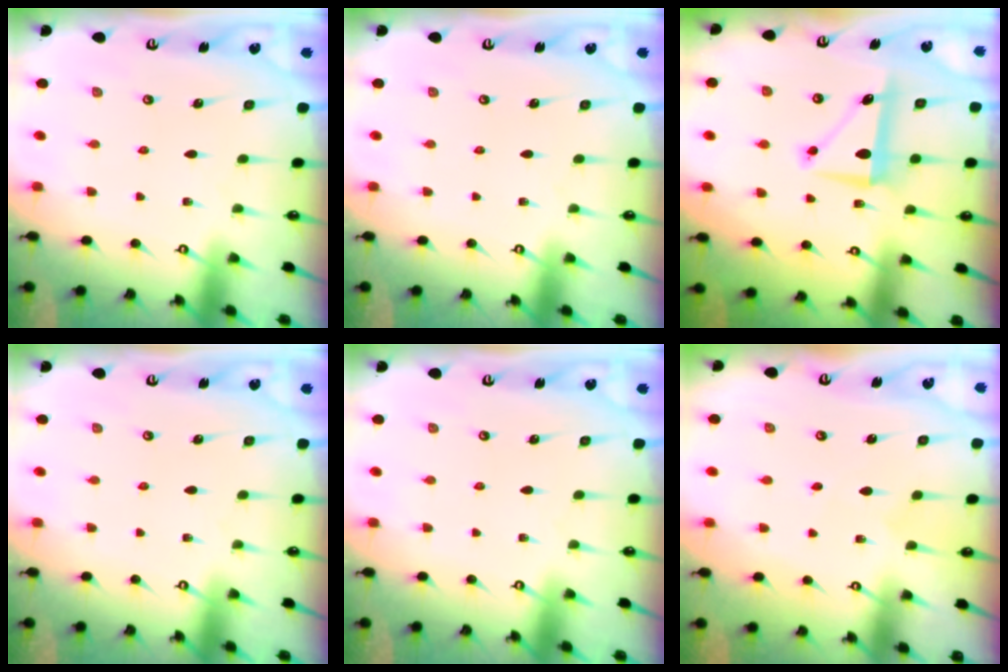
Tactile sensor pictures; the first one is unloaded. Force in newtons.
{"total": 0.0}
{"total": 8.2, "press": 8.1, "slide": 1.3}
{"total": 0.0}
{"total": 0.0}
{"total": 3.4, "press": 3.4, "slide": 0.3}